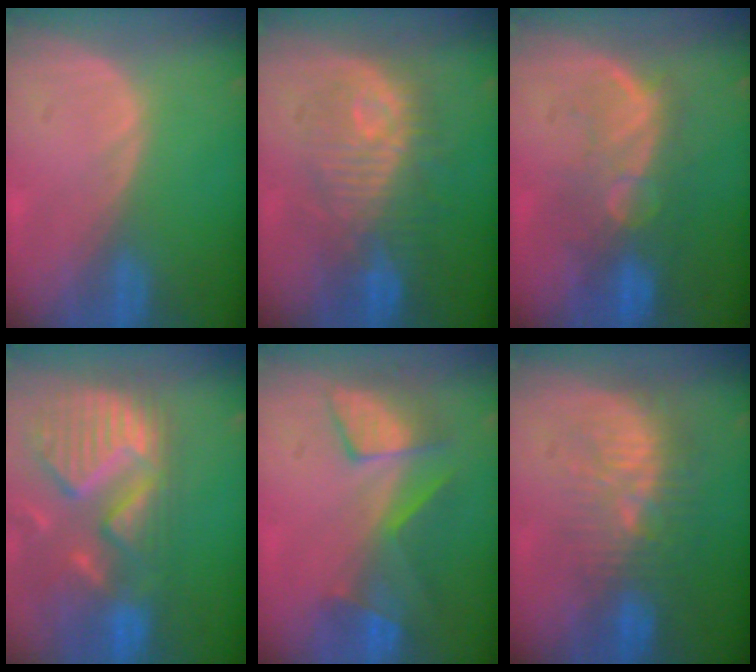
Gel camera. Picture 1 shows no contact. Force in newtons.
{"total": 9.7, "press": 9.7, "slide": 0.7}
{"total": 9.6, "press": 8.5, "slide": 4.4}
{"total": 13.9, "press": 11.8, "slide": 7.3}
{"total": 7.5, "press": 7.3, "slide": 1.5}
{"total": 9.7, "press": 9.1, "slide": 3.6}